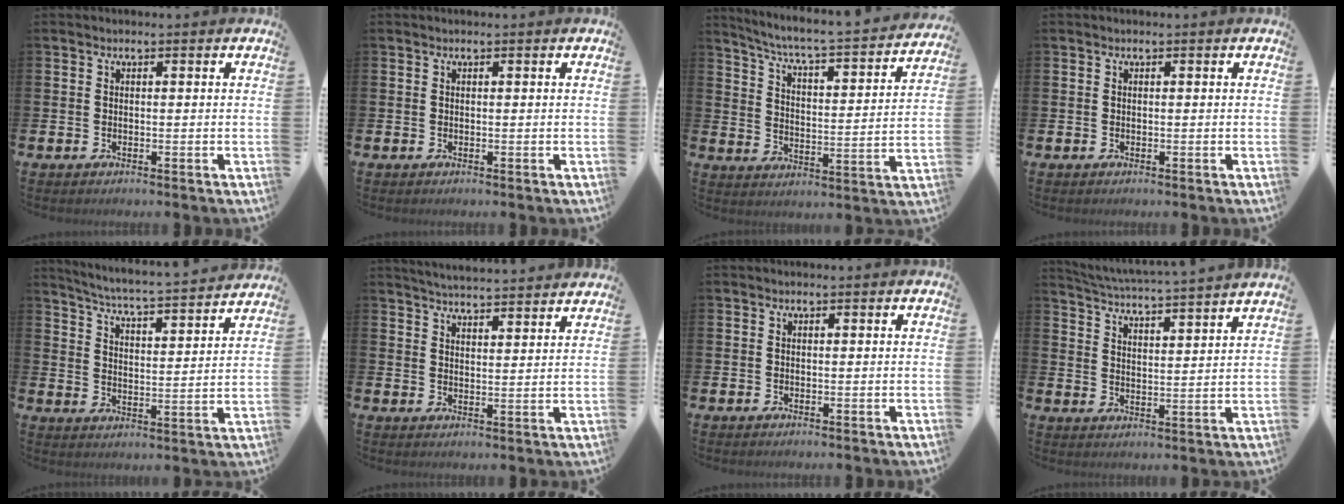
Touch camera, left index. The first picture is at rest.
{"total": 0.0}
{"total": 5.4, "force": [4.9, 0.2, 2.2], "torque": [-0.068, -0.046, 0.074]}
{"total": 0.0}
{"total": 5.2, "force": [5.0, -0.4, 1.2], "torque": [-0.047, -0.049, 0.080]}
{"total": 4.9, "force": [4.9, -0.2, 0.2], "torque": [-0.019, -0.029, 0.088]}
{"total": 0.0}
{"total": 4.9, "force": [4.8, -0.6, 0.7], "torque": [-0.034, -0.041, 0.082]}